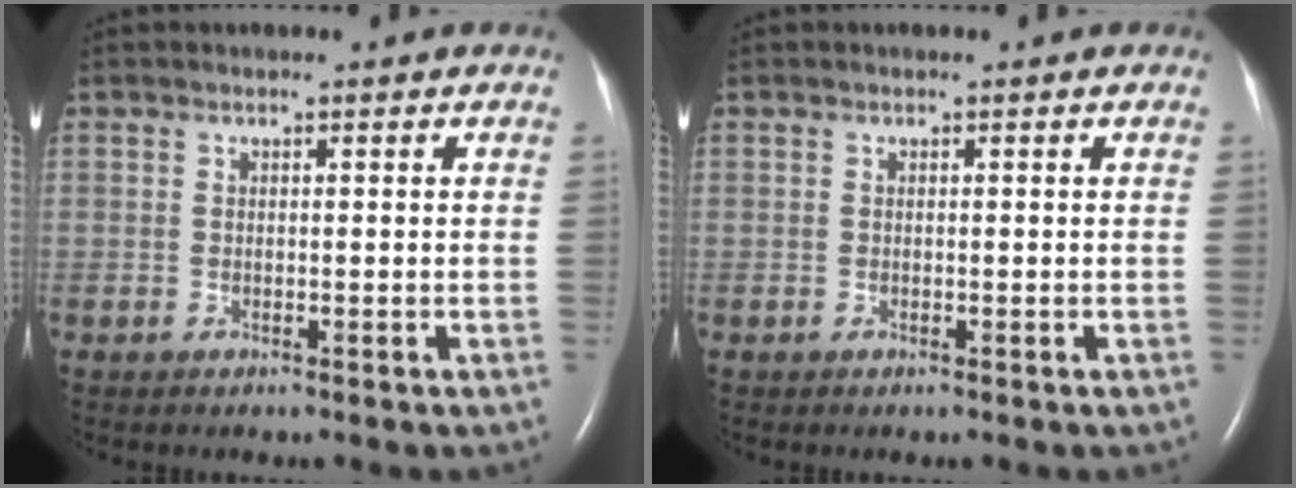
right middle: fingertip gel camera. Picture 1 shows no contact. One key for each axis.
{"total": 0.0}